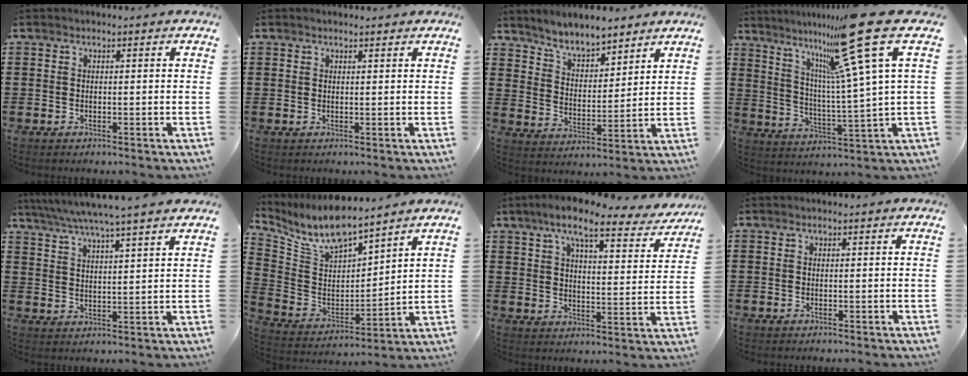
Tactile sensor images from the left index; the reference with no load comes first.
{"total": 0.6, "force": [0.5, 0.2, 0.2], "torque": [-0.005, 0.002, 0.010]}
{"total": 6.1, "force": [5.7, 1.4, 1.8], "torque": [-0.058, -0.018, 0.102]}
{"total": 18.1, "force": [11.3, -1.1, 14.0], "torque": [-0.260, -0.058, 0.161]}
{"total": 5.5, "force": [4.8, -0.9, 2.5], "torque": [-0.064, -0.026, 0.081]}
{"total": 8.8, "force": [7.9, 2.2, 3.3], "torque": [-0.103, -0.048, 0.139]}
{"total": 9.3, "force": [7.4, 1.3, 5.6], "torque": [-0.116, -0.029, 0.122]}
{"total": 0.0}